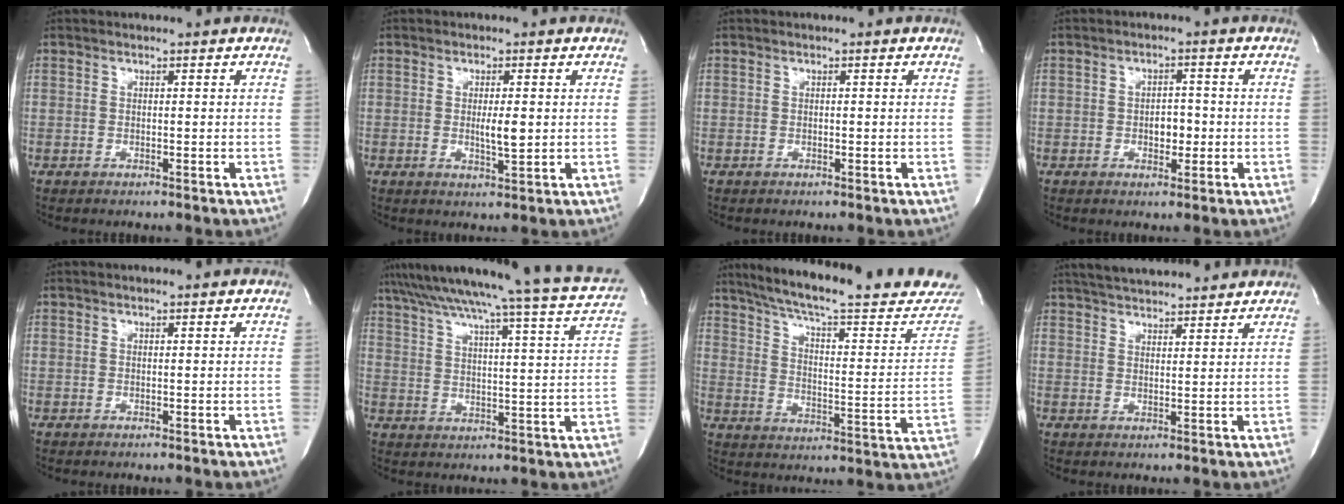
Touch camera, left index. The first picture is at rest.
{"total": 3.3, "force": [0.1, 0.6, 3.2], "torque": [-0.057, -0.006, 0.002]}
{"total": 0.0}
{"total": 3.2, "force": [-0.6, 1.8, 2.5], "torque": [-0.034, 0.005, -0.006]}
{"total": 0.7, "force": [0.6, -0.1, 0.3], "torque": [-0.003, 0.003, 0.012]}
{"total": 25.4, "force": [22.7, -1.1, 11.4], "torque": [-0.186, -0.038, 0.295]}
{"total": 27.6, "force": [24.0, 3.5, 13.1], "torque": [-0.200, -0.051, 0.311]}
{"total": 13.3, "force": [12.2, 2.0, 5.0], "torque": [-0.083, 0.032, 0.175]}